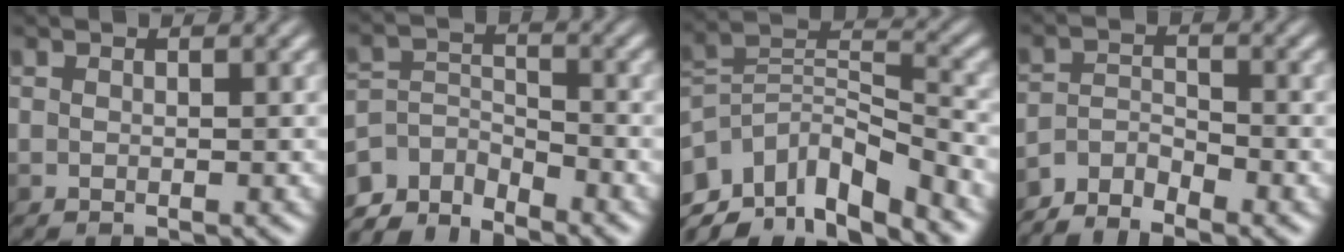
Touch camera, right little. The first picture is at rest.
{"total": 4.9, "force": [-4.3, 1.7, 1.5], "torque": [-0.025, -0.004, -0.085]}
{"total": 10.2, "force": [-6.0, 4.6, 6.9], "torque": [-0.118, 0.008, -0.116]}
{"total": 3.8, "force": [-3.3, 1.2, 1.3], "torque": [-0.022, -0.002, -0.072]}